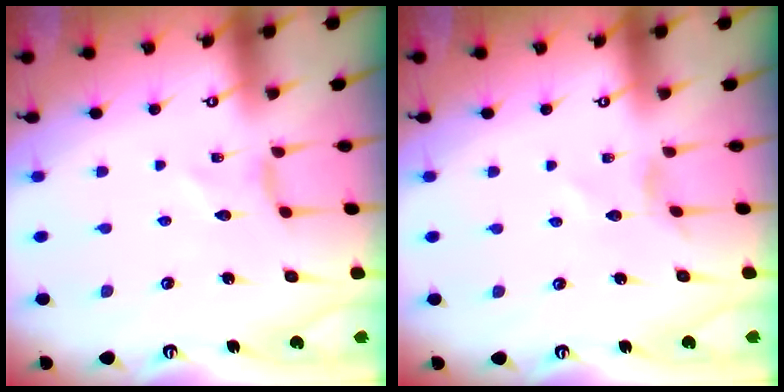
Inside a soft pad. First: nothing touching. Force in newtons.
{"total": 1.3, "press": 1.2, "slide": 0.2}